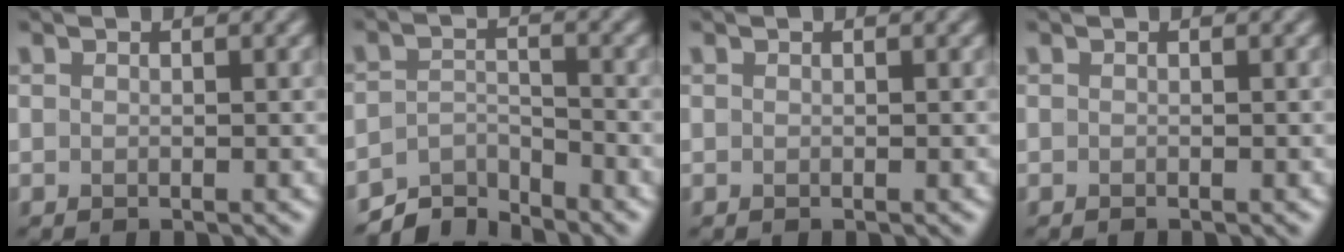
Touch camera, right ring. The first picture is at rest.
{"total": 4.0, "force": [-3.8, 0.8, 0.6], "torque": [-0.008, 0.005, -0.074]}
{"total": 0.0}
{"total": 0.0}